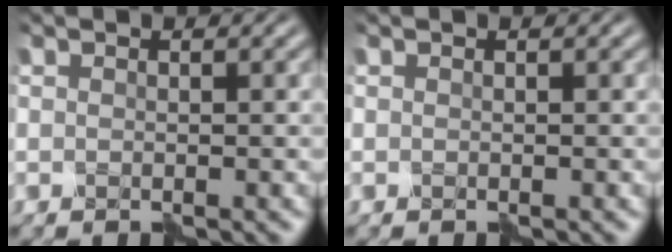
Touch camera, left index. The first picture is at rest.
{"total": 0.0}